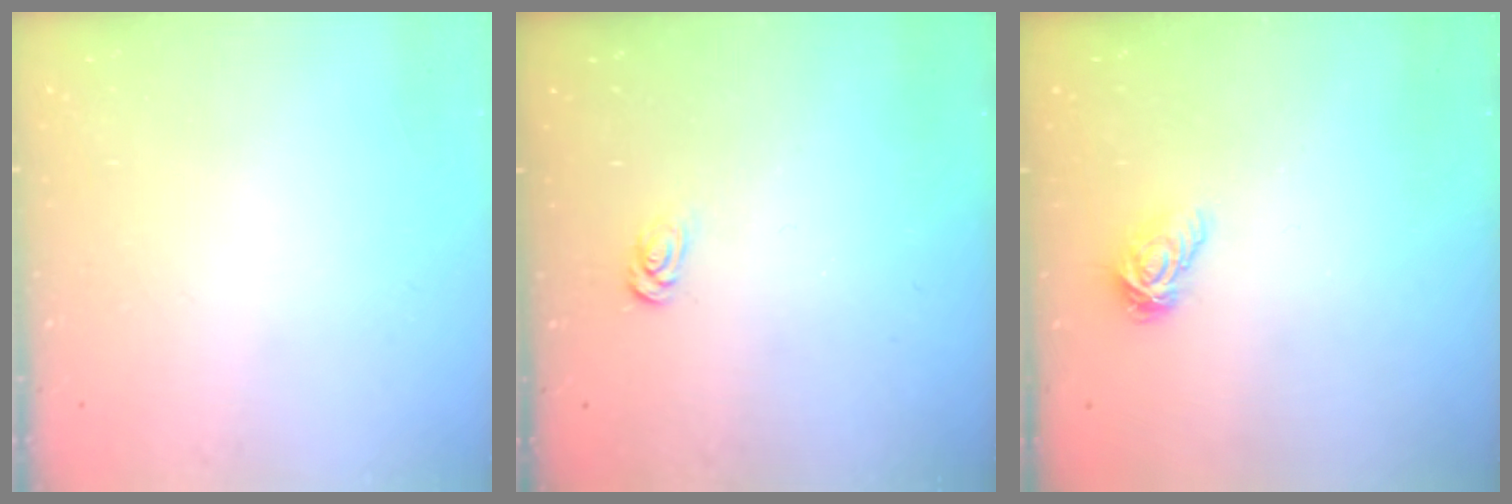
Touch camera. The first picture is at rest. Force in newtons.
{"total": 2.6, "press": 2.6, "slide": 0.3}
{"total": 6.1, "press": 6.1, "slide": 0.7}